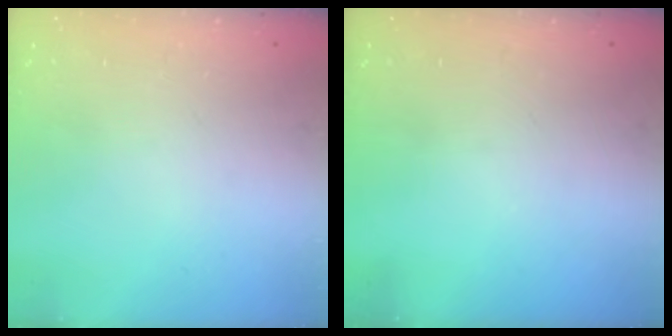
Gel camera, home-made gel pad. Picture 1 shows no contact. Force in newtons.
{"total": 0.0}